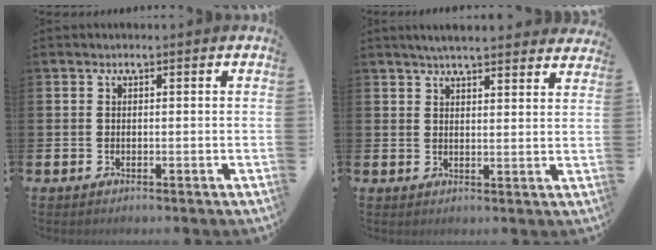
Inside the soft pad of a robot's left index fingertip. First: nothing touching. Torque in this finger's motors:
{"motor_torque": [0.96, -1.18, 0.39, 0.04]}